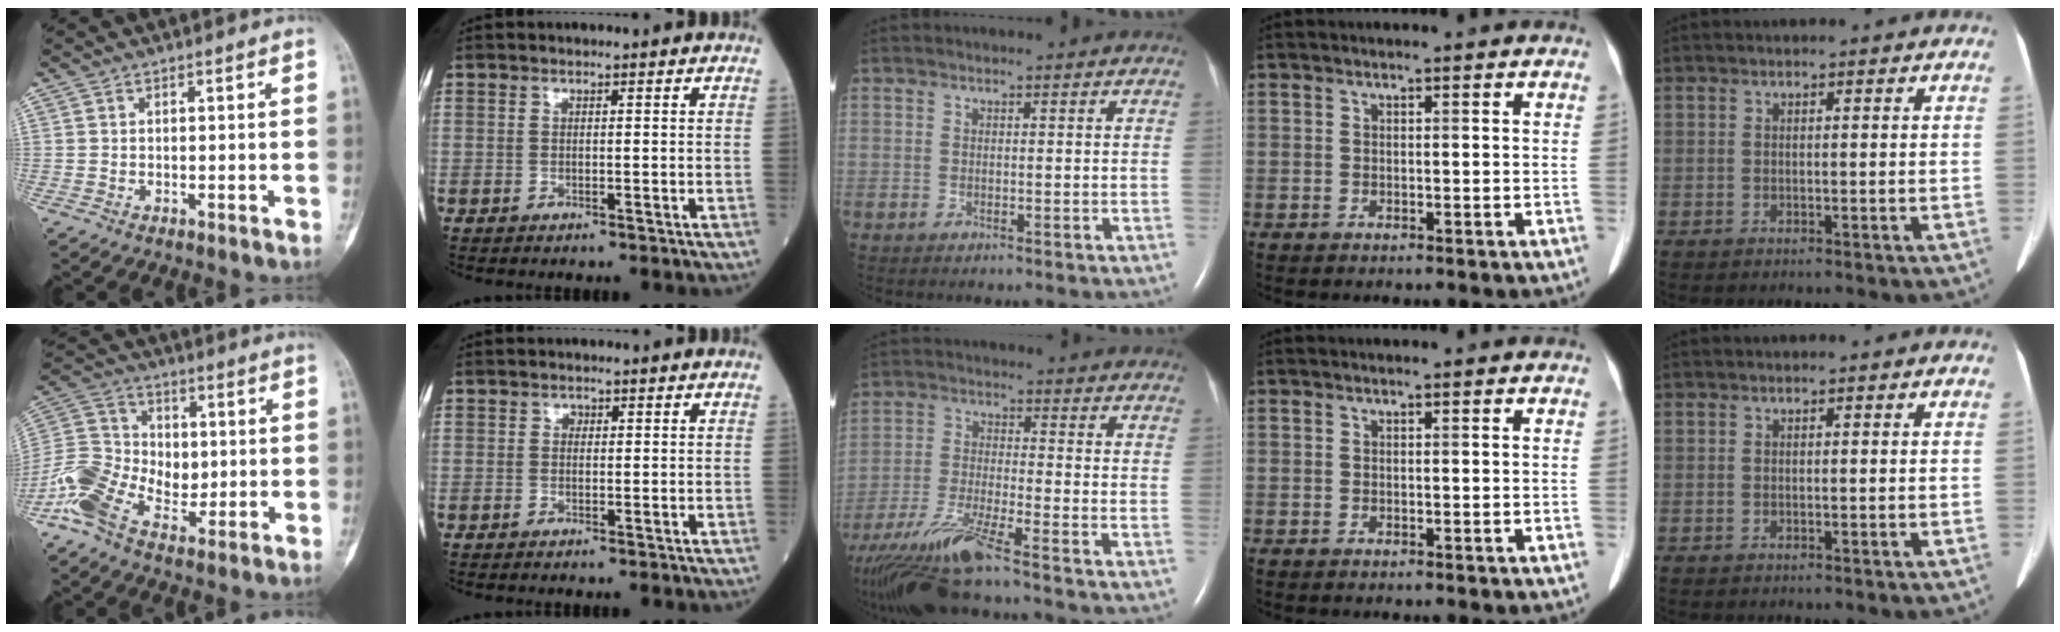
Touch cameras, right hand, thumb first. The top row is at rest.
{"thumb": {"total": 12.6, "force": [-3.0, 8.8, 8.5], "torque": [-0.145, 0.020, -0.065]}, "index": {"total": 0.6, "force": [0.2, 0.5, 0.2], "torque": [0.000, 0.003, 0.003]}, "middle": {"total": 12.5, "force": [-10.2, -0.3, 7.3], "torque": [-0.150, -0.025, -0.188]}}